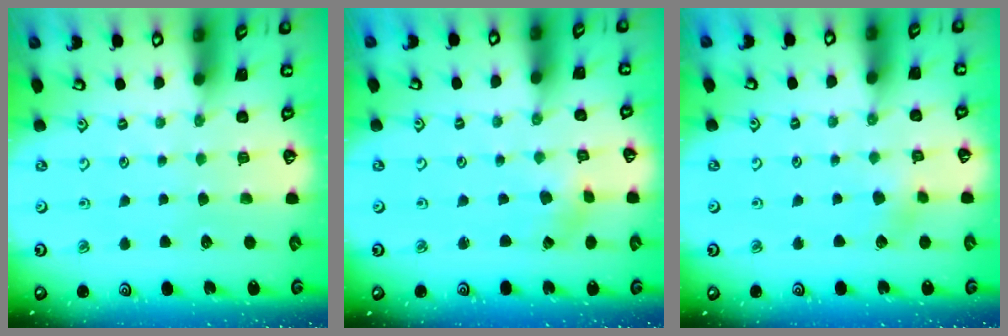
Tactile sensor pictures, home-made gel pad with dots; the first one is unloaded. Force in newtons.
{"total": 1.1, "press": 1.1, "slide": 0.2}
{"total": 4.1, "press": 4.0, "slide": 0.9}